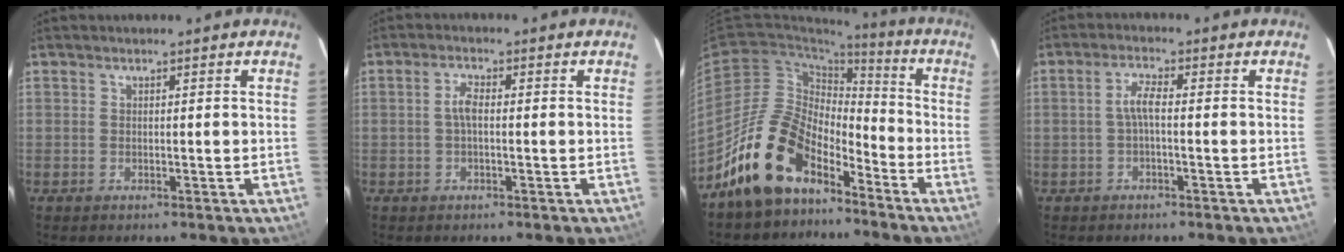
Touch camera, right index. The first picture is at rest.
{"total": 2.4, "force": [-0.2, 0.9, 2.3], "torque": [-0.048, 0.007, -0.003]}
{"total": 15.8, "force": [-11.1, 8.2, 7.7], "torque": [-0.147, 0.024, -0.193]}
{"total": 3.0, "force": [-0.5, 0.5, 2.9], "torque": [-0.059, 0.007, -0.008]}